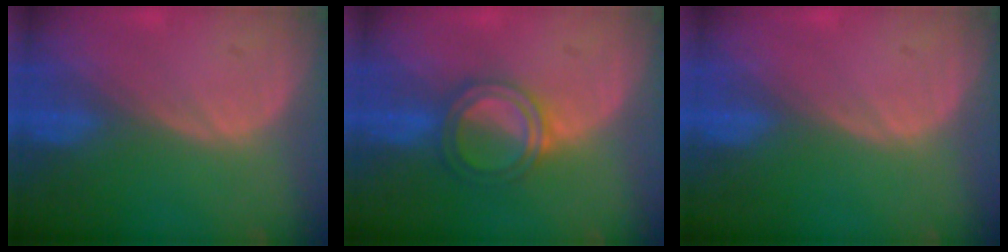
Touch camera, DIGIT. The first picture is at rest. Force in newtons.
{"total": 4.9, "press": 4.9, "slide": 0.3}
{"total": 0.0}